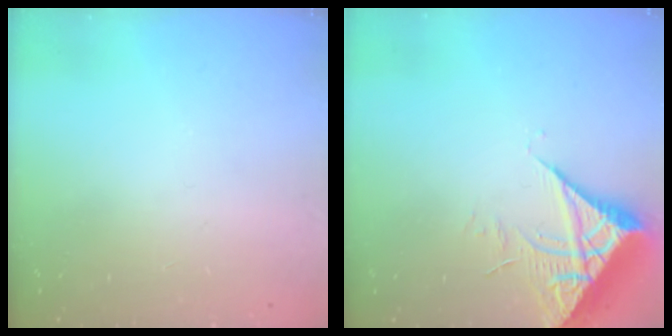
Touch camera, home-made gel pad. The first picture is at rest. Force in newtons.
{"total": 7.2, "press": 7.2, "slide": 0.8}